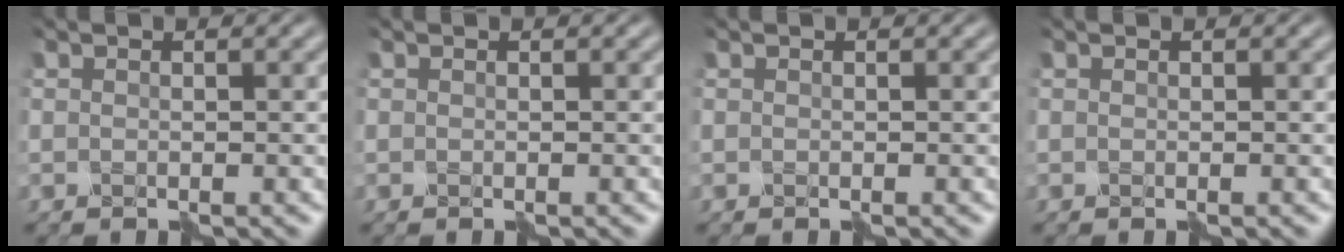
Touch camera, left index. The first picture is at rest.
{"total": 0.0}
{"total": 0.0}
{"total": 0.0}